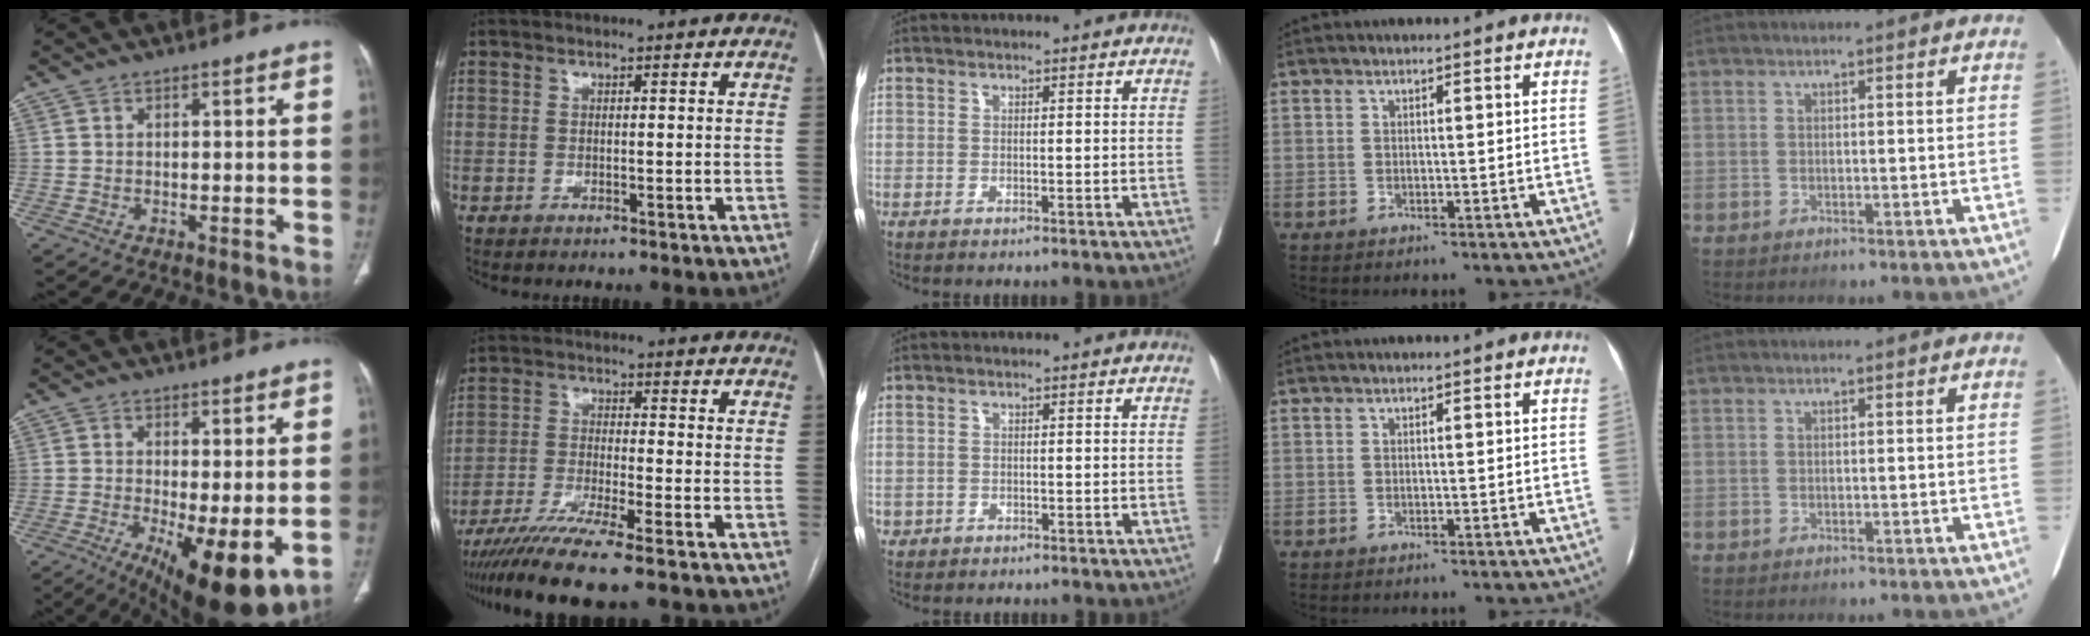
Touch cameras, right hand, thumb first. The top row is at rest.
{"thumb": {"total": 13.3, "force": [-3.5, 4.2, 12.1], "torque": [-0.173, -0.025, -0.040]}, "index": {"total": 10.6, "force": [-8.4, -1.0, 6.5], "torque": [-0.106, -0.031, -0.141]}, "middle": {"total": 0.8, "force": [-0.2, 0.7, 0.1], "torque": [0.000, 0.005, 0.000]}}